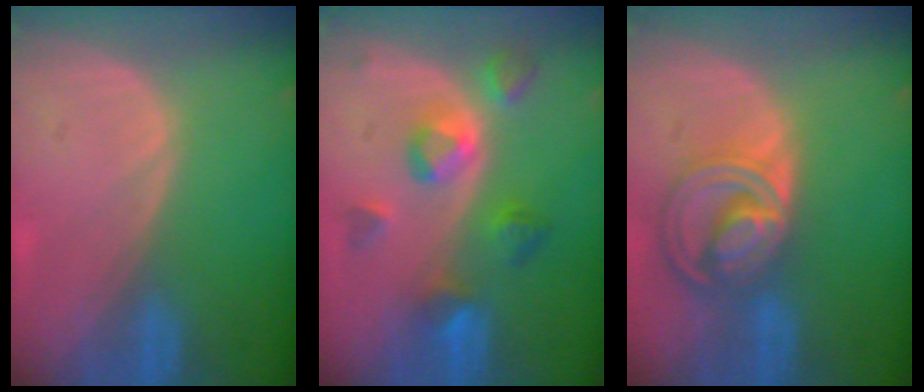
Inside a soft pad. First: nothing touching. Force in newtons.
{"total": 7.4, "press": 6.9, "slide": 2.8}
{"total": 8.6, "press": 7.3, "slide": 4.6}